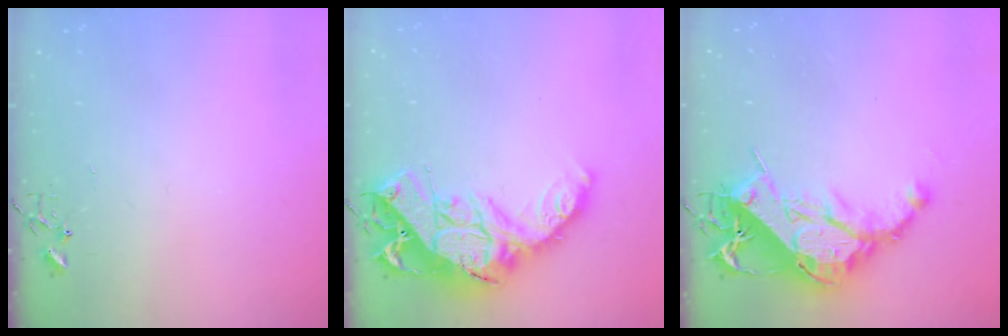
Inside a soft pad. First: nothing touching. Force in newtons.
{"total": 20.4, "press": 20.4, "slide": 1.7}
{"total": 21.6, "press": 21.5, "slide": 2.2}